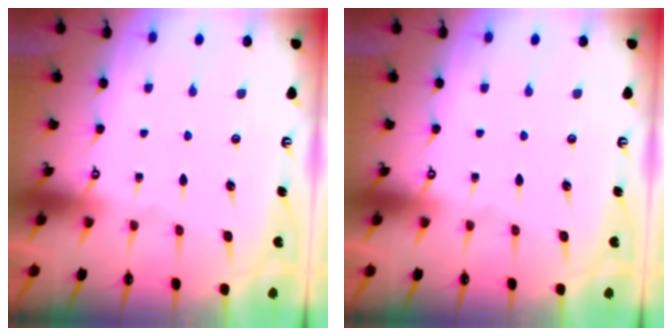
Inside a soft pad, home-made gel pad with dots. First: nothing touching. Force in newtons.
{"total": 0.0}